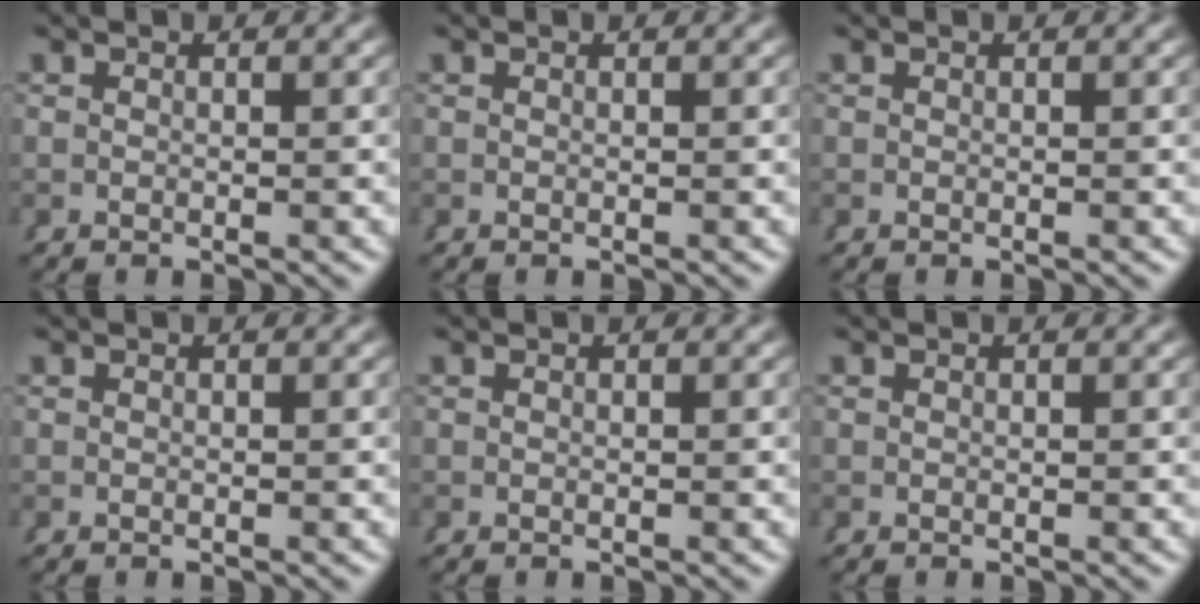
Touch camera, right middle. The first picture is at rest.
{"total": 0.0}
{"total": 0.0}
{"total": 0.0}
{"total": 0.0}
{"total": 0.0}